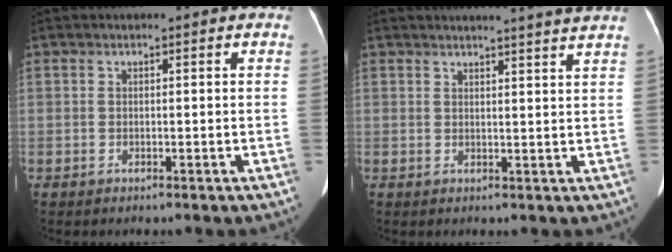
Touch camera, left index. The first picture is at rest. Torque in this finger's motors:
{"motor_torque": [-1.11, -0.46, -0.20, 0.00]}